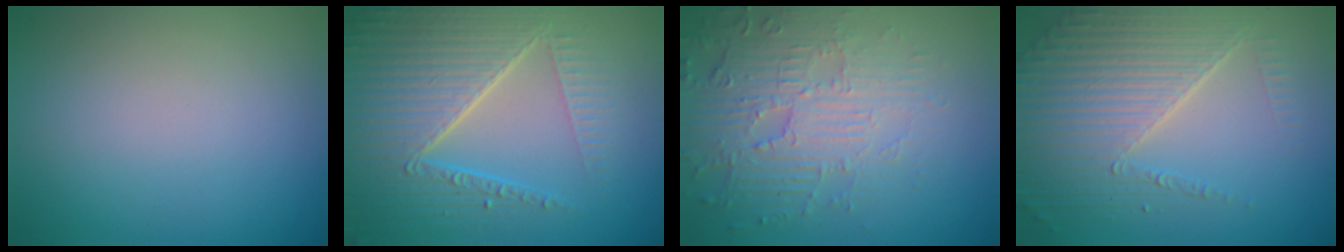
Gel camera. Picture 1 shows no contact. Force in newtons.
{"total": 7.3, "press": 5.5, "slide": 4.8}
{"total": 4.1, "press": 4.1, "slide": 0.5}
{"total": 6.2, "press": 4.7, "slide": 4.0}